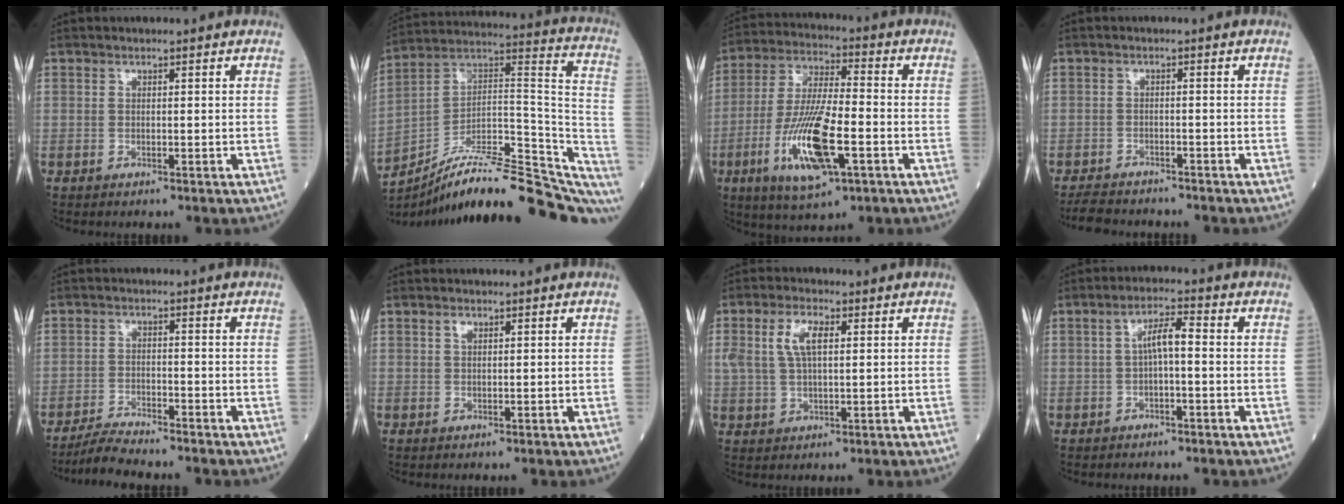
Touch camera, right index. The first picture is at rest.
{"total": 27.8, "force": [-22.6, 5.5, 15.1], "torque": [-0.163, 0.032, -0.336]}
{"total": 14.8, "force": [-5.1, 3.3, 13.5], "torque": [-0.272, -0.015, -0.089]}
{"total": 5.8, "force": [-5.4, 1.4, 1.6], "torque": [-0.026, -0.012, -0.088]}
{"total": 4.9, "force": [-4.6, -0.4, 1.6], "torque": [-0.032, -0.020, -0.087]}
{"total": 1.1, "force": [0.6, 0.6, 0.7], "torque": [-0.014, 0.001, 0.011]}
{"total": 6.0, "force": [1.8, 2.4, 5.1], "torque": [-0.115, 0.012, 0.041]}
{"total": 4.2, "force": [0.0, 0.9, 4.1], "torque": [-0.071, 0.015, -0.001]}